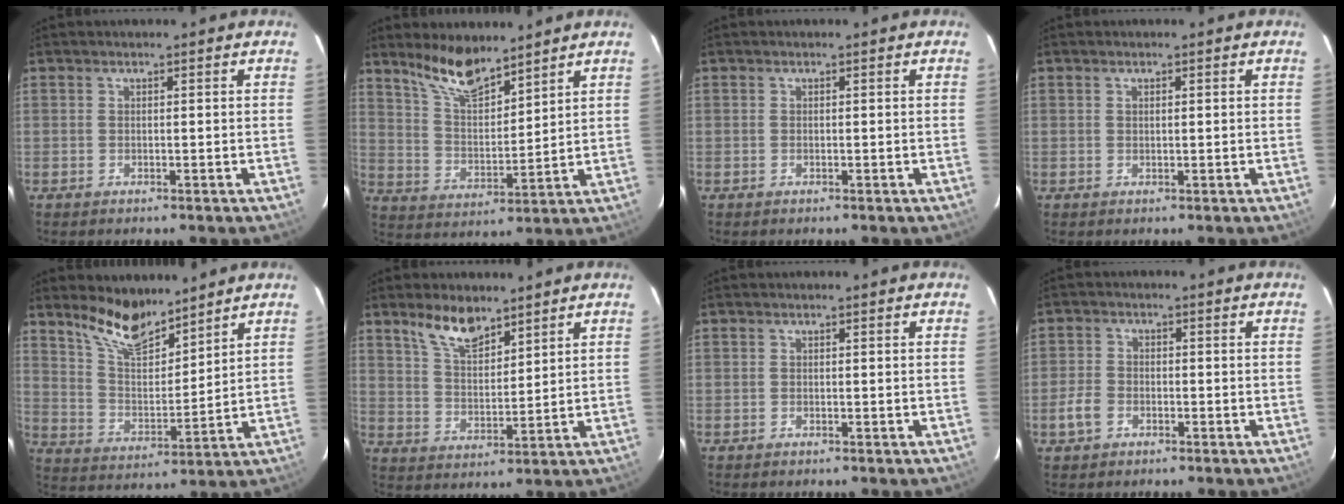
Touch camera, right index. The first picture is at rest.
{"total": 10.2, "force": [8.3, 2.9, 5.0], "torque": [-0.092, 0.000, 0.164]}
{"total": 0.0}
{"total": 0.6, "force": [0.3, 0.3, 0.4], "torque": [-0.008, 0.003, 0.006]}
{"total": 10.9, "force": [9.1, 3.4, 5.1], "torque": [-0.096, -0.001, 0.175]}
{"total": 7.9, "force": [6.0, 2.9, 4.3], "torque": [-0.076, 0.006, 0.118]}
{"total": 0.0}
{"total": 4.3, "force": [-2.2, 3.1, 2.0], "torque": [-0.050, 0.006, -0.040]}